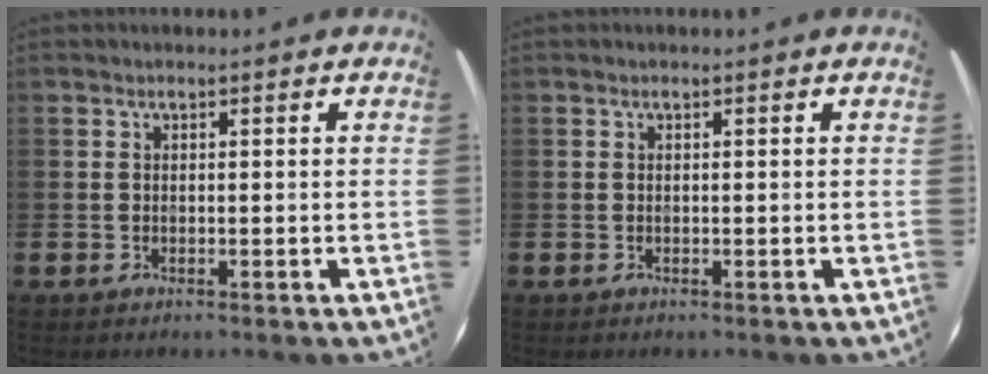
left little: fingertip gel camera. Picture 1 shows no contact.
{"total": 0.0}